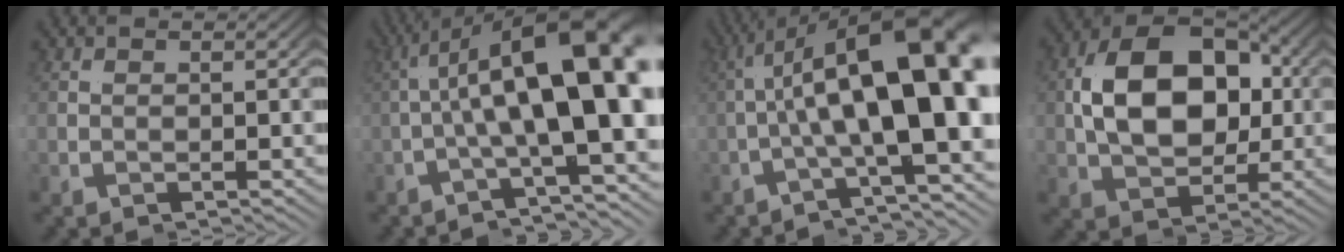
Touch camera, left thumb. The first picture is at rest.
{"total": 12.1, "force": [-0.7, 2.9, 11.8], "torque": [-0.173, 0.030, -0.034]}
{"total": 13.6, "force": [-0.8, 3.6, 13.1], "torque": [-0.187, 0.027, -0.036]}
{"total": 12.4, "force": [0.3, 8.3, 9.2], "torque": [-0.193, -0.021, 0.008]}